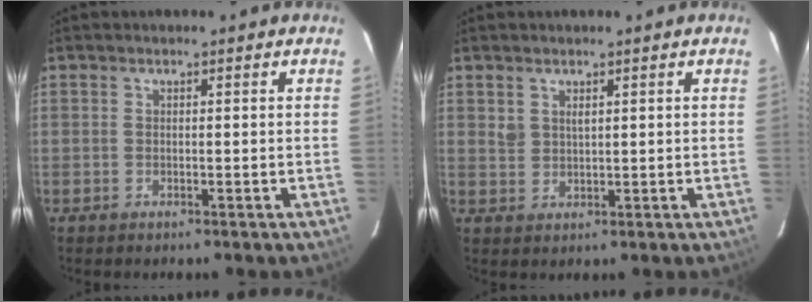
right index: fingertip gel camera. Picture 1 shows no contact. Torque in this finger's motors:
{"motor_torque": [-0.03, 0.02, -0.06, 0.03]}